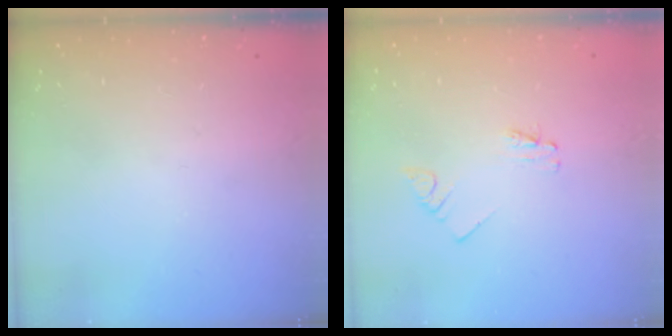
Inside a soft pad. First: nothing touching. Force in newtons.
{"total": 1.6, "press": 1.6, "slide": 0.2}